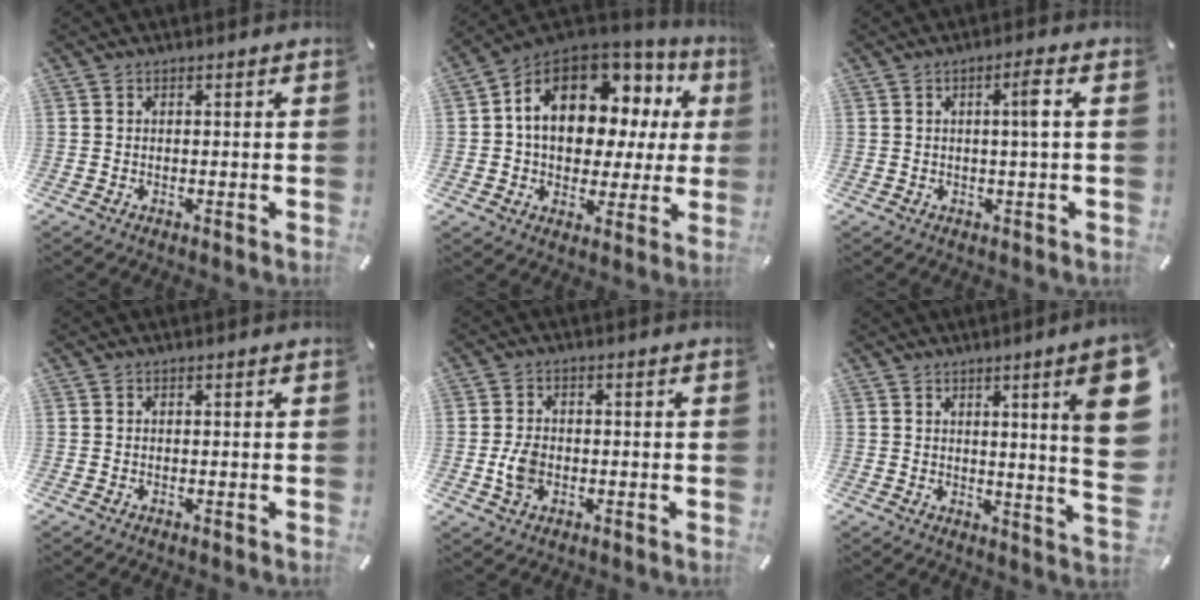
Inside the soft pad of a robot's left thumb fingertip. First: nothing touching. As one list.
[{"total": 15.8, "force": [4.6, 10.9, 10.5], "torque": [-0.166, -0.021, 0.080]}, {"total": 4.3, "force": [0.7, 0.0, 4.3], "torque": [-0.074, -0.003, 0.005]}, {"total": 0.0}, {"total": 4.8, "force": [-1.0, 3.5, 3.2], "torque": [-0.082, -0.001, -0.024]}, {"total": 14.1, "force": [4.8, 0.4, 13.2], "torque": [-0.190, -0.041, 0.066]}]